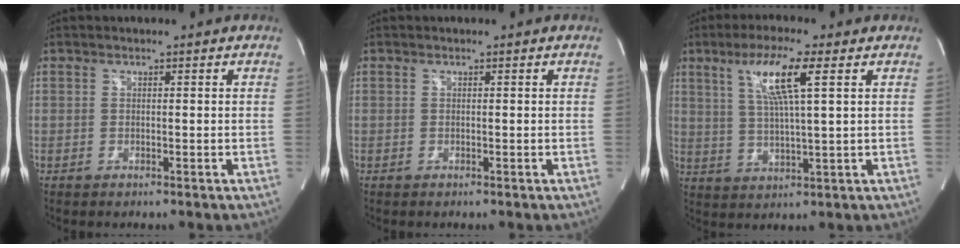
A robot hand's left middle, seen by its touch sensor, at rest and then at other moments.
{"total": 0.0}
{"total": 9.1, "force": [3.8, 0.2, 8.2], "torque": [-0.158, 0.006, 0.073]}